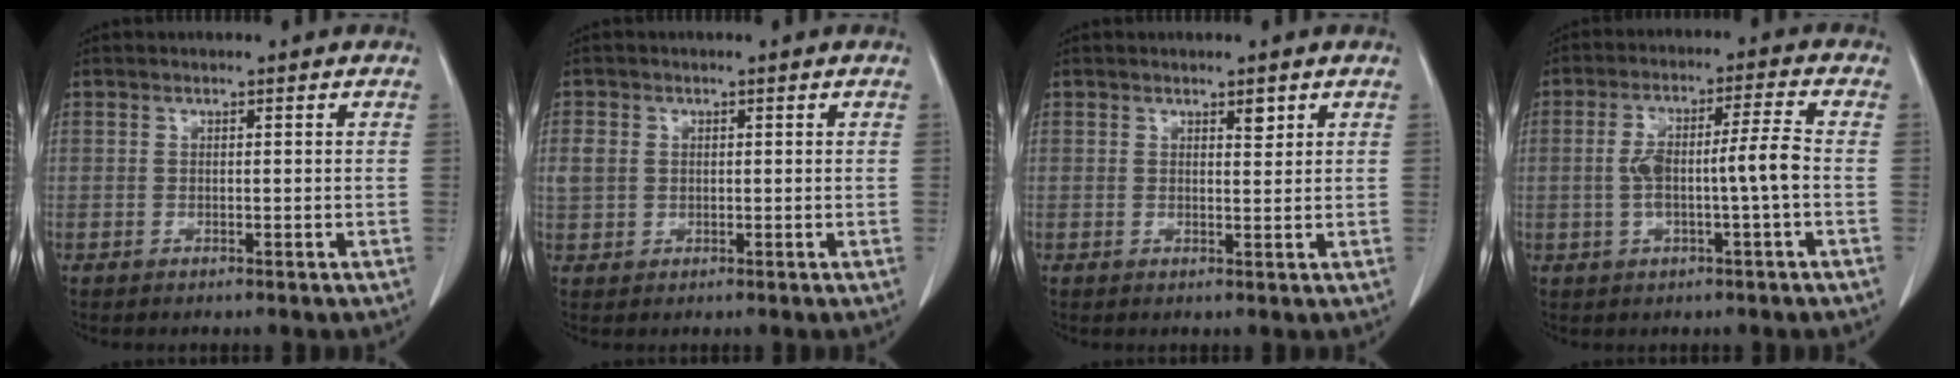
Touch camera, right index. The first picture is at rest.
{"total": 3.3, "force": [0.5, 2.8, 1.5], "torque": [-0.038, 0.011, 0.015]}
{"total": 1.4, "force": [0.9, 0.4, 1.0], "torque": [-0.014, -0.006, 0.014]}
{"total": 7.8, "force": [-1.0, 0.4, 7.7], "torque": [-0.149, 0.021, -0.014]}